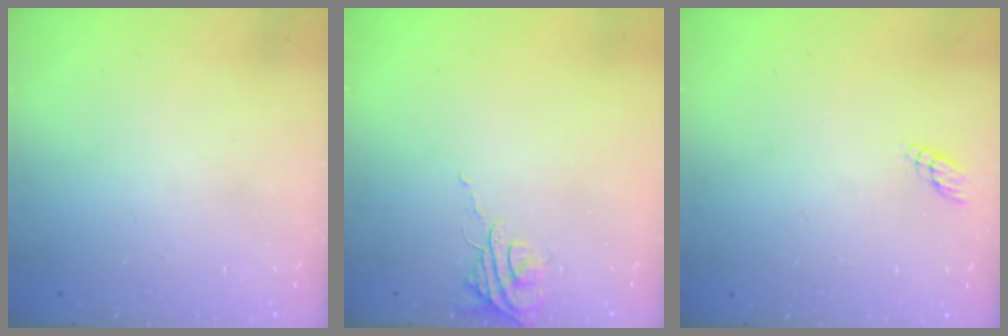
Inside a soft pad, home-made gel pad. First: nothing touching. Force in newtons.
{"total": 5.5, "press": 5.5, "slide": 0.3}
{"total": 2.9, "press": 2.9, "slide": 0.3}